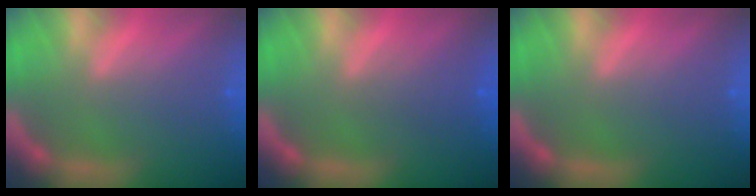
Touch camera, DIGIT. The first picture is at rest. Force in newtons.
{"total": 2.0}
{"total": 0.0}